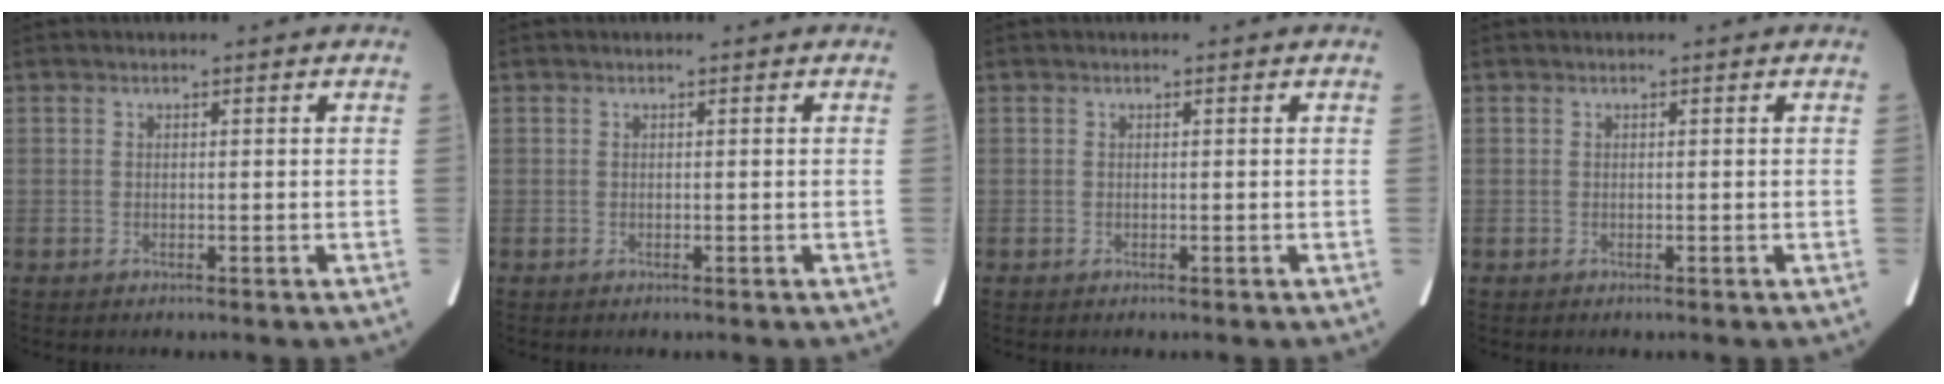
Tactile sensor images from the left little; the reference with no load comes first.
{"total": 0.0}
{"total": 0.0}
{"total": 0.0}